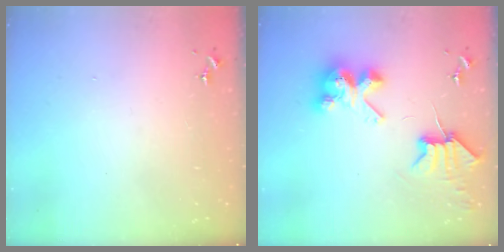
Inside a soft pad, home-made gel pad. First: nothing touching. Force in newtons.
{"total": 8.6, "press": 8.6, "slide": 0.7}